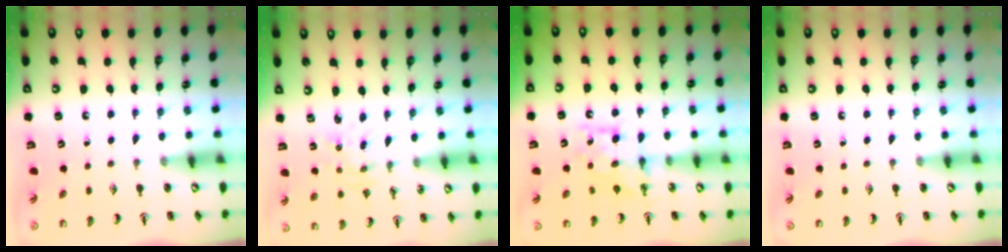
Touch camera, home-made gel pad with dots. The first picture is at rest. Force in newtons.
{"total": 2.3, "press": 2.3, "slide": 0.3}
{"total": 8.2, "press": 8.2, "slide": 0.4}
{"total": 0.0}